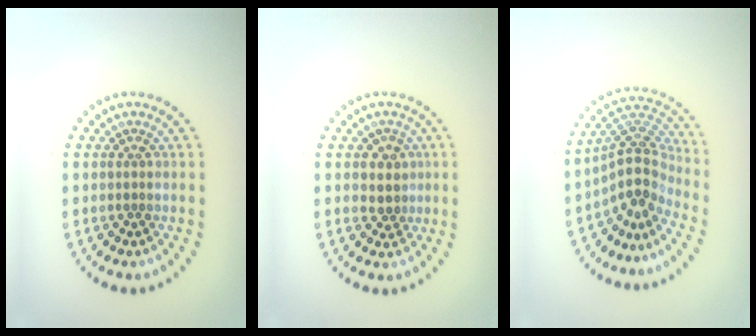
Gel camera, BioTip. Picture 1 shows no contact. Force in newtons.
{"total": 2.5, "press": 2.2, "slide": 1.1}
{"total": 4.3, "press": 3.1, "slide": 3.0}